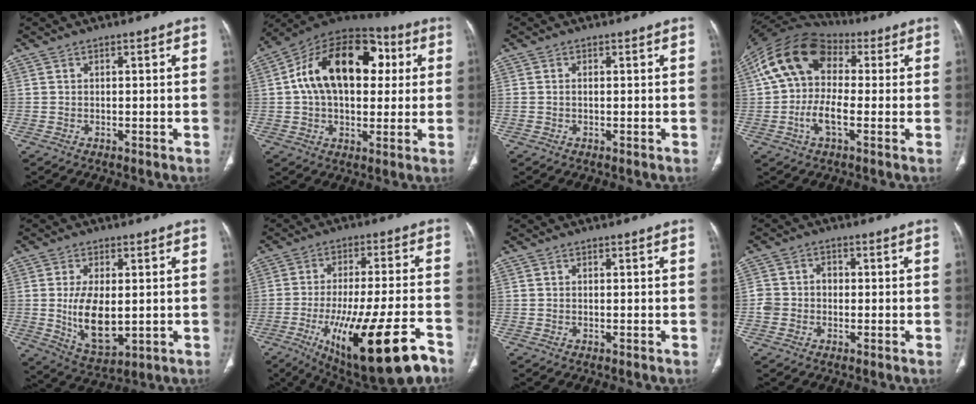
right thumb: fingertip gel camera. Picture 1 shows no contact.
{"total": 22.4, "force": [4.2, 13.9, 17.1], "torque": [-0.257, 0.028, 0.058]}
{"total": 0.7, "force": [0.0, 0.4, 0.5], "torque": [-0.019, 0.006, 0.003]}
{"total": 14.8, "force": [1.4, 8.6, 12.0], "torque": [-0.214, 0.031, 0.014]}
{"total": 10.7, "force": [-0.1, 5.4, 9.2], "torque": [-0.160, -0.019, 0.014]}
{"total": 23.5, "force": [-11.9, 6.5, 19.2], "torque": [-0.289, 0.027, -0.173]}
{"total": 0.0}
{"total": 5.0, "force": [-0.7, 4.0, 2.8], "torque": [-0.050, 0.020, -0.015]}